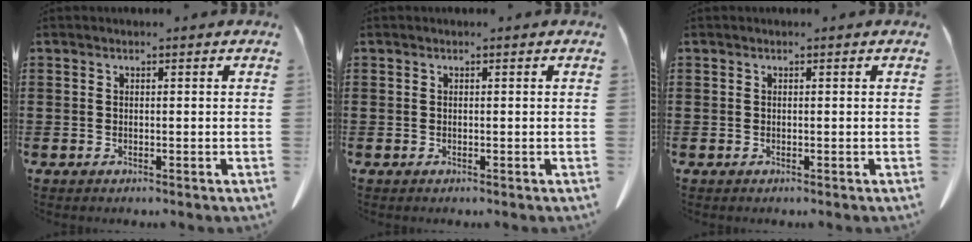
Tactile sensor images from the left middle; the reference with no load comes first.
{"total": 0.0}
{"total": 0.0}